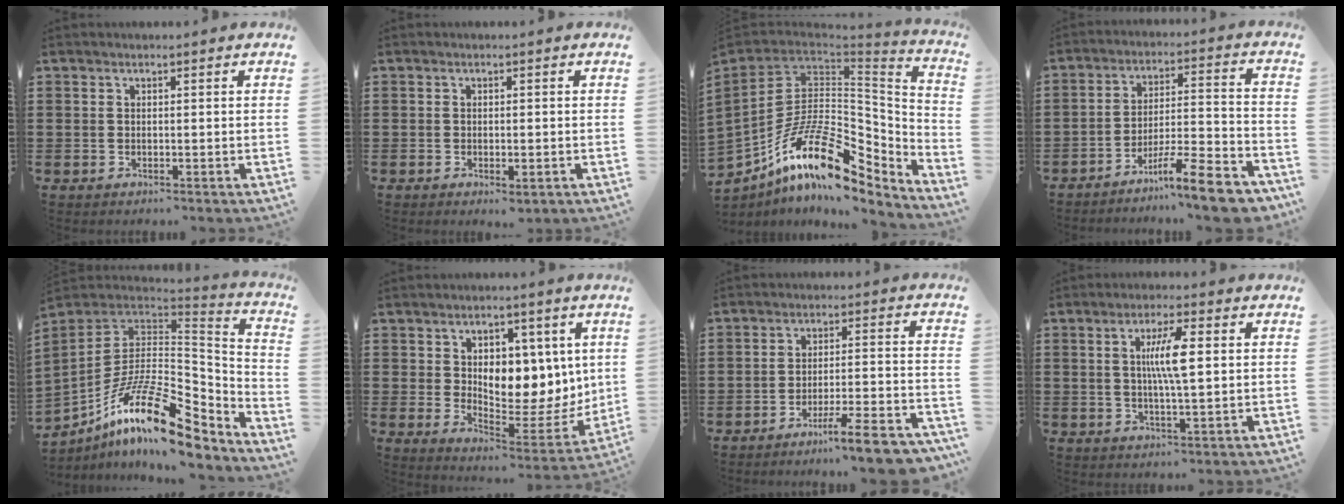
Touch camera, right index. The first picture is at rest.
{"total": 0.8, "force": [-0.4, 0.4, 0.5], "torque": [-0.010, -0.002, -0.008]}
{"total": 19.1, "force": [-8.7, 9.1, 14.4], "torque": [-0.281, 0.018, -0.157]}
{"total": 11.3, "force": [-9.0, 1.3, 6.7], "torque": [-0.092, 0.027, -0.167]}
{"total": 19.3, "force": [-10.9, 6.9, 14.5], "torque": [-0.274, 0.024, -0.198]}
{"total": 6.8, "force": [3.1, 4.6, 3.9], "torque": [-0.061, -0.034, 0.050]}
{"total": 9.1, "force": [-7.5, 0.2, 5.2], "torque": [-0.072, 0.010, -0.136]}
{"total": 6.1, "force": [1.0, 0.9, 5.9], "torque": [-0.114, 0.003, 0.013]}